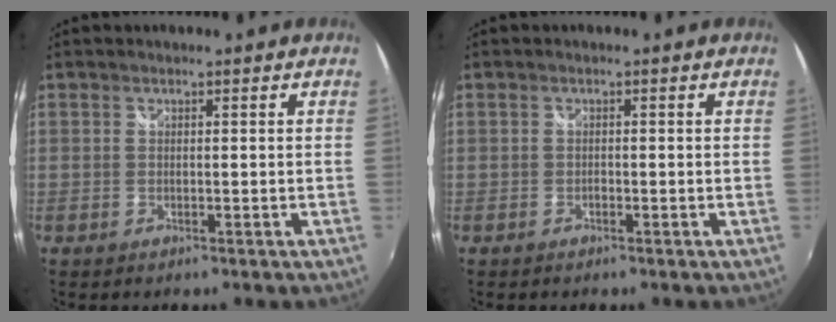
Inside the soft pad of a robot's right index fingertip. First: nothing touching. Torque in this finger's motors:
{"motor_torque": [0.05, 0.07, 0.01, 0.00]}